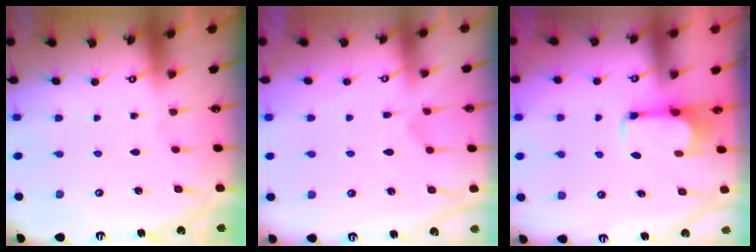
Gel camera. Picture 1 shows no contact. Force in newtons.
{"total": 2.0, "press": 1.5, "slide": 1.3}
{"total": 2.7, "press": 2.6, "slide": 0.9}